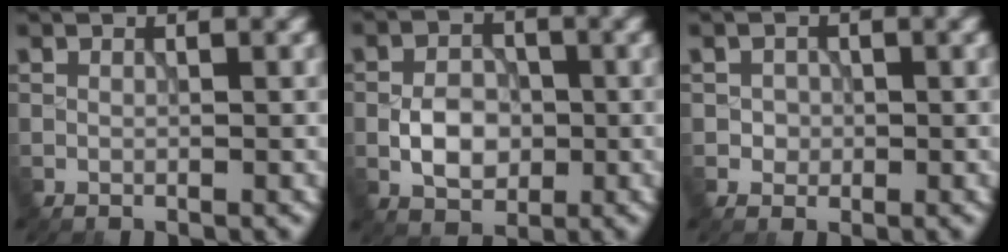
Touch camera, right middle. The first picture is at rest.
{"total": 3.9, "force": [-0.8, 2.8, 2.6], "torque": [-0.043, 0.002, -0.016]}
{"total": 1.1, "force": [0.0, 1.1, 0.3], "torque": [0.003, -0.004, 0.001]}